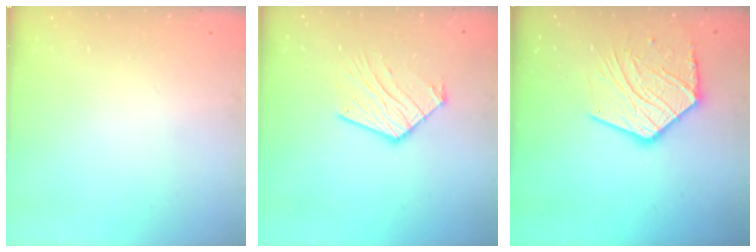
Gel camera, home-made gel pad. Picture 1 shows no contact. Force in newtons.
{"total": 12.4, "press": 12.4, "slide": 0.5}
{"total": 16.2, "press": 16.2, "slide": 1.0}